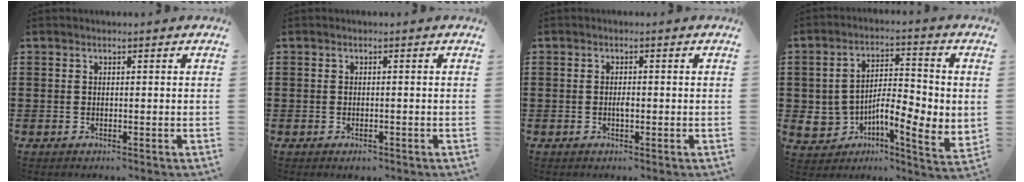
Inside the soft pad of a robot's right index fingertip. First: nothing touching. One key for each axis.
{"total": 0.7, "fx": -0.4, "fy": 0.3, "fz": 0.5, "tx": -0.012, "ty": -0.005, "tz": -0.007}
{"total": 1.4, "fx": -0.3, "fy": 0.4, "fz": 1.3, "tx": -0.025, "ty": -0.001, "tz": -0.006}
{"total": 7.6, "fx": -1.0, "fy": 4.9, "fz": 5.7, "tx": -0.106, "ty": -0.017, "tz": -0.018}